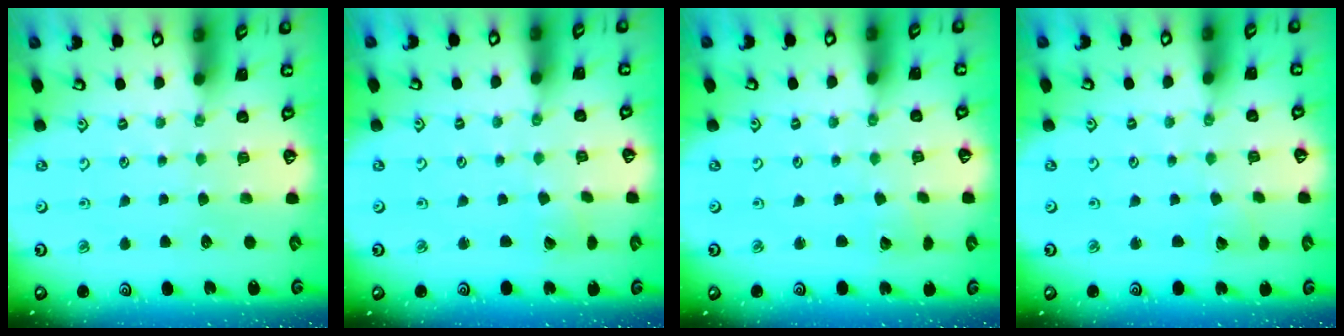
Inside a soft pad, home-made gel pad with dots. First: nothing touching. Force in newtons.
{"total": 2.1, "press": 2.1, "slide": 0.3}
{"total": 1.7, "press": 1.7, "slide": 0.1}
{"total": 2.8, "press": 2.8, "slide": 0.1}